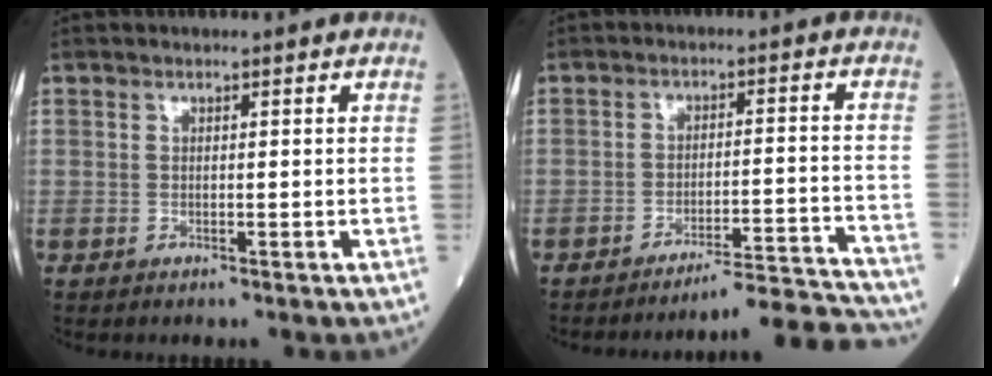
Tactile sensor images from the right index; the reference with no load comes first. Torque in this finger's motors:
{"motor_torque": [-0.24, -0.29, -0.01, -0.01]}